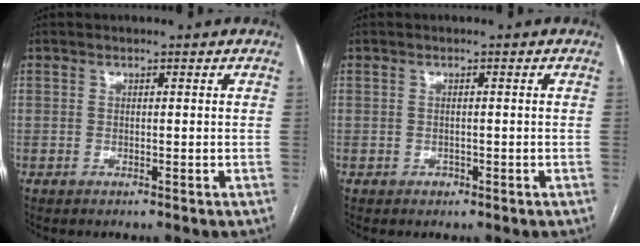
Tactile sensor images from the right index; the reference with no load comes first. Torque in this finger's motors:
{"motor_torque": [0.02, 0.01, -0.08, -0.04]}